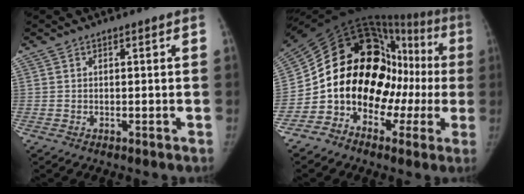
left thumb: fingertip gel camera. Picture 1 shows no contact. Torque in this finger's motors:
{"motor_torque": [0.54, 3.03, 2.61, 0.17, 0.59]}